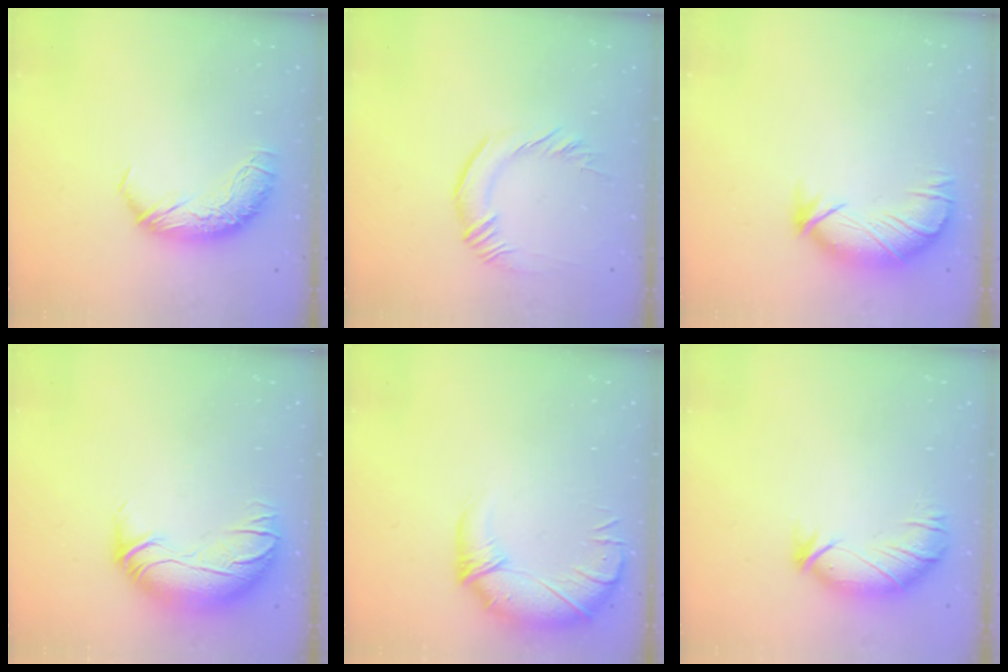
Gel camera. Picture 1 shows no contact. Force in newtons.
{"total": 1.2, "press": 0.8, "slide": 0.9}
{"total": 3.9, "press": 3.3, "slide": 2.0}
{"total": 2.7, "press": 0.5, "slide": 2.7}
{"total": 2.9, "press": 1.8, "slide": 2.3}
{"total": 2.8, "press": 2.3, "slide": 1.6}